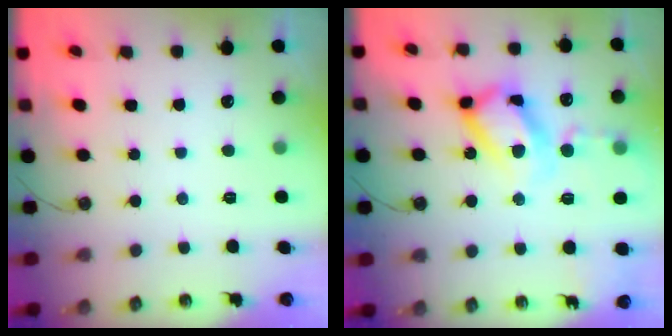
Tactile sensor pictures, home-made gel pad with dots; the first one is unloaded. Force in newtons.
{"total": 18.3, "press": 18.3, "slide": 1.1}